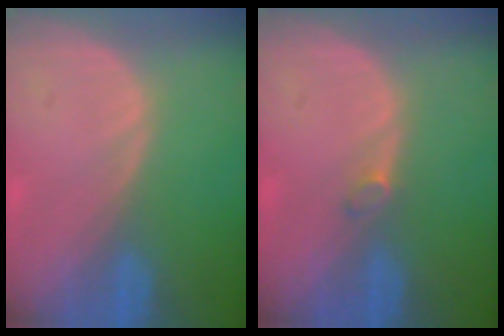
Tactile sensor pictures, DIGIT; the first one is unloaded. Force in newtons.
{"total": 1.2, "press": 1.2, "slide": 0.2}